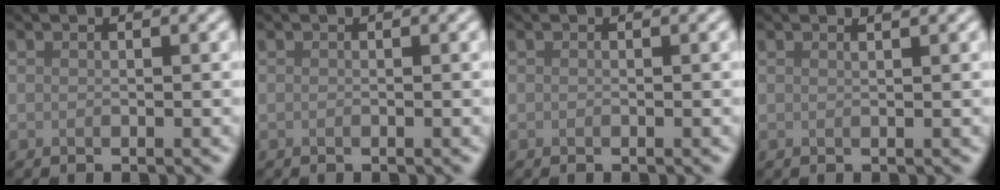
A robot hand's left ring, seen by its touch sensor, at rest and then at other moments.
{"total": 0.0}
{"total": 0.0}
{"total": 0.8, "force": [0.6, 0.2, 0.5], "torque": [-0.002, 0.000, 0.004]}